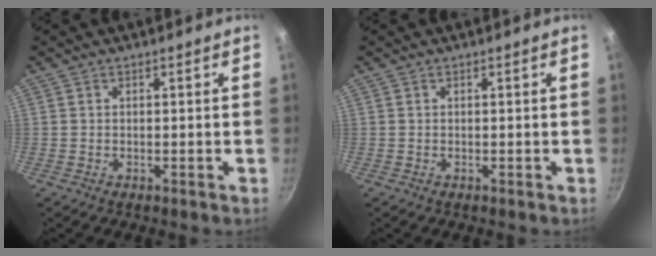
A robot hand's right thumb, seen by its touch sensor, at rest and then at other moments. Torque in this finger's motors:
{"motor_torque": [0.00, 0.00, 0.00, 0.00, 0.00]}